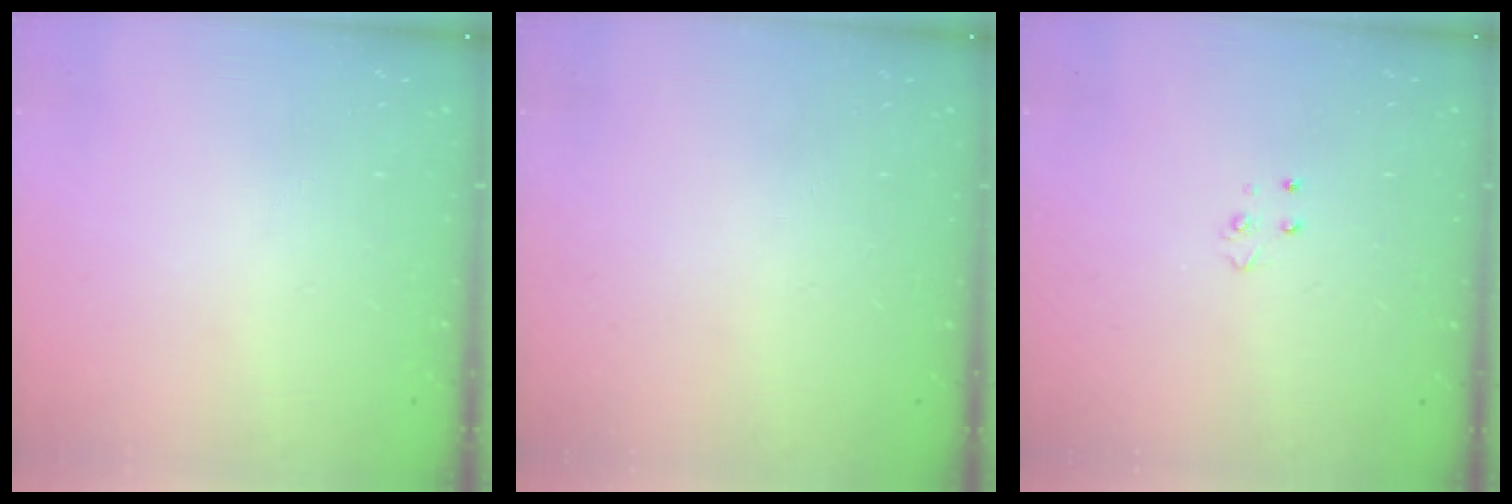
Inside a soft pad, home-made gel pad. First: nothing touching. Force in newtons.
{"total": 0.0}
{"total": 3.6, "press": 3.6, "slide": 0.4}